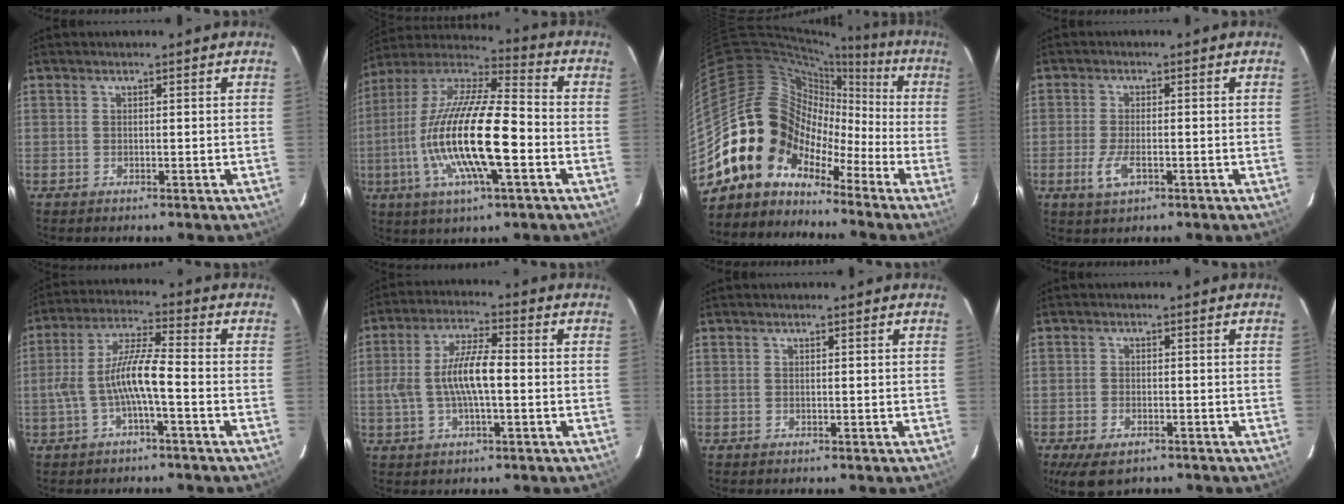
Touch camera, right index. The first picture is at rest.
{"total": 21.1, "force": [-4.7, 5.0, 19.9], "torque": [-0.381, -0.017, -0.094]}
{"total": 14.7, "force": [-7.9, 11.7, 4.0], "torque": [-0.081, 0.035, -0.163]}
{"total": 4.7, "force": [-1.9, 1.7, 3.9], "torque": [-0.089, -0.008, -0.035]}
{"total": 8.9, "force": [-2.6, 1.1, 8.5], "torque": [-0.182, 0.011, -0.044]}
{"total": 9.6, "force": [-0.8, 2.7, 9.2], "torque": [-0.182, 0.008, -0.012]}
{"total": 0.0}
{"total": 6.7, "force": [-4.4, 3.4, 3.7], "torque": [-0.089, -0.020, -0.074]}